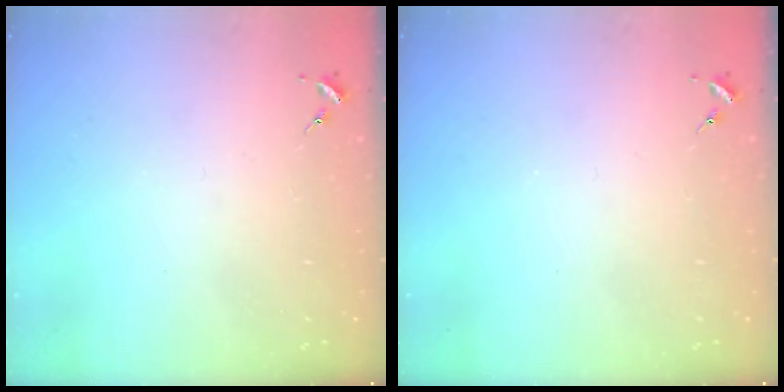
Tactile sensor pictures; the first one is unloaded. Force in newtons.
{"total": 0.0}